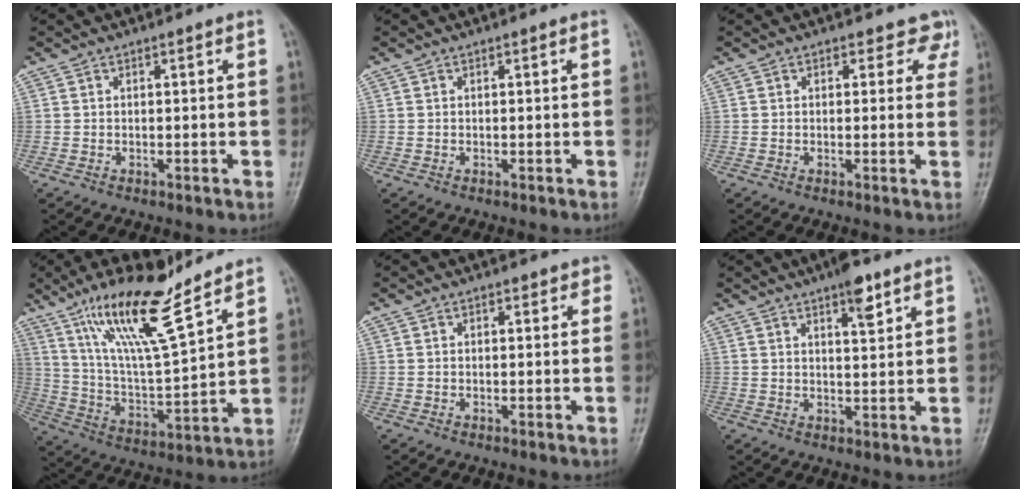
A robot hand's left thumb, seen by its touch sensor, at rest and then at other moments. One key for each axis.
{"total": 0.0}
{"total": 3.4, "fx": 2.2, "fy": 2.4, "fz": 0.6, "tx": 0.027, "ty": -0.010, "tz": 0.009}
{"total": 17.4, "fx": 11.9, "fy": 3.2, "fz": 12.3, "tx": -0.208, "ty": -0.063, "tz": 0.227}
{"total": 1.4, "fx": 0.7, "fy": 1.0, "fz": 0.7, "tx": 0.006, "ty": 0.001, "tz": 0.003}
{"total": 5.4, "fx": 3.4, "fy": 1.6, "fz": 4.0, "tx": -0.049, "ty": -0.017, "tz": 0.048}